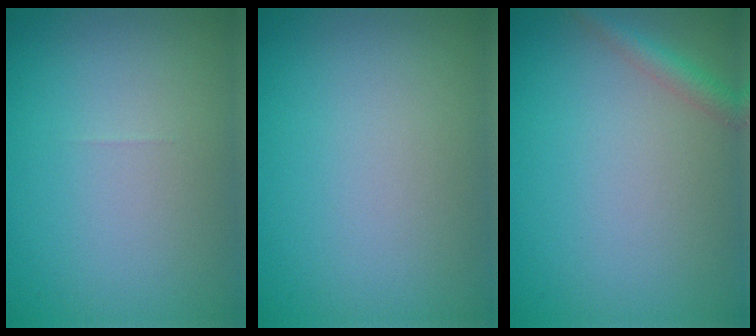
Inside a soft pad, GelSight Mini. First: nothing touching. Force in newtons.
{"total": 0.0}
{"total": 1.9, "press": 1.9, "slide": 0.1}